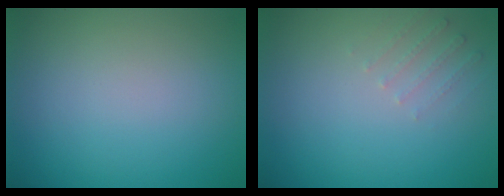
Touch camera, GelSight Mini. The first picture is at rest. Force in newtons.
{"total": 1.3, "press": 1.3, "slide": 0.4}